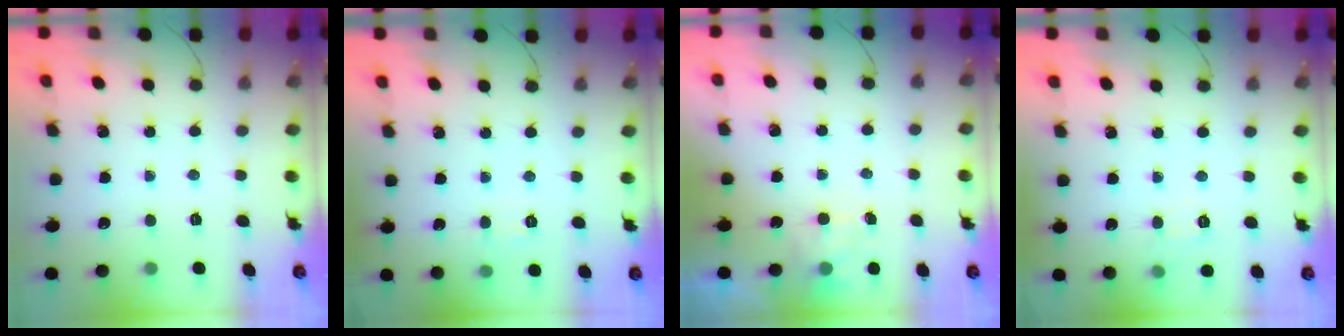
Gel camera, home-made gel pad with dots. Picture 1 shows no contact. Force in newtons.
{"total": 4.1, "press": 4.0, "slide": 1.0}
{"total": 3.0, "press": 2.7, "slide": 1.4}
{"total": 5.6, "press": 5.4, "slide": 1.2}